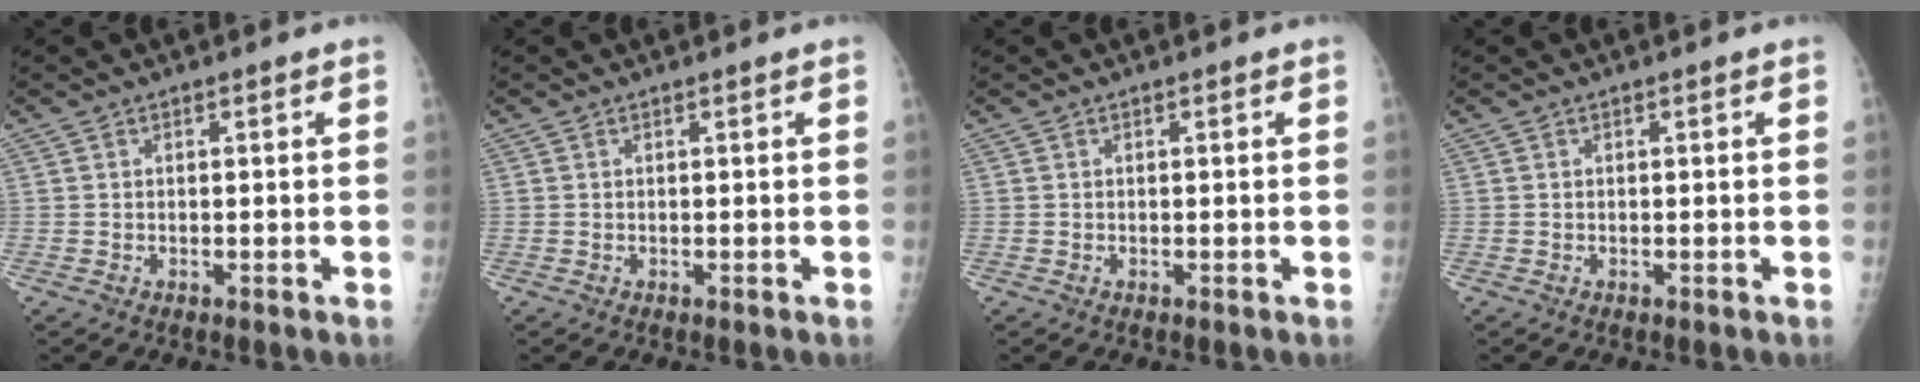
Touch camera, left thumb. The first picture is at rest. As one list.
[{"total": 0.0}, {"total": 0.0}, {"total": 0.0}]